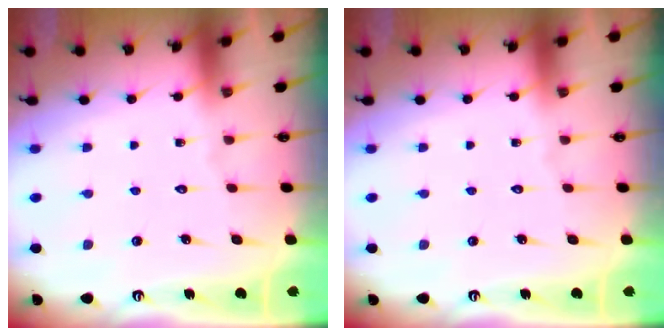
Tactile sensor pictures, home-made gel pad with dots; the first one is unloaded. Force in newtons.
{"total": 0.0}